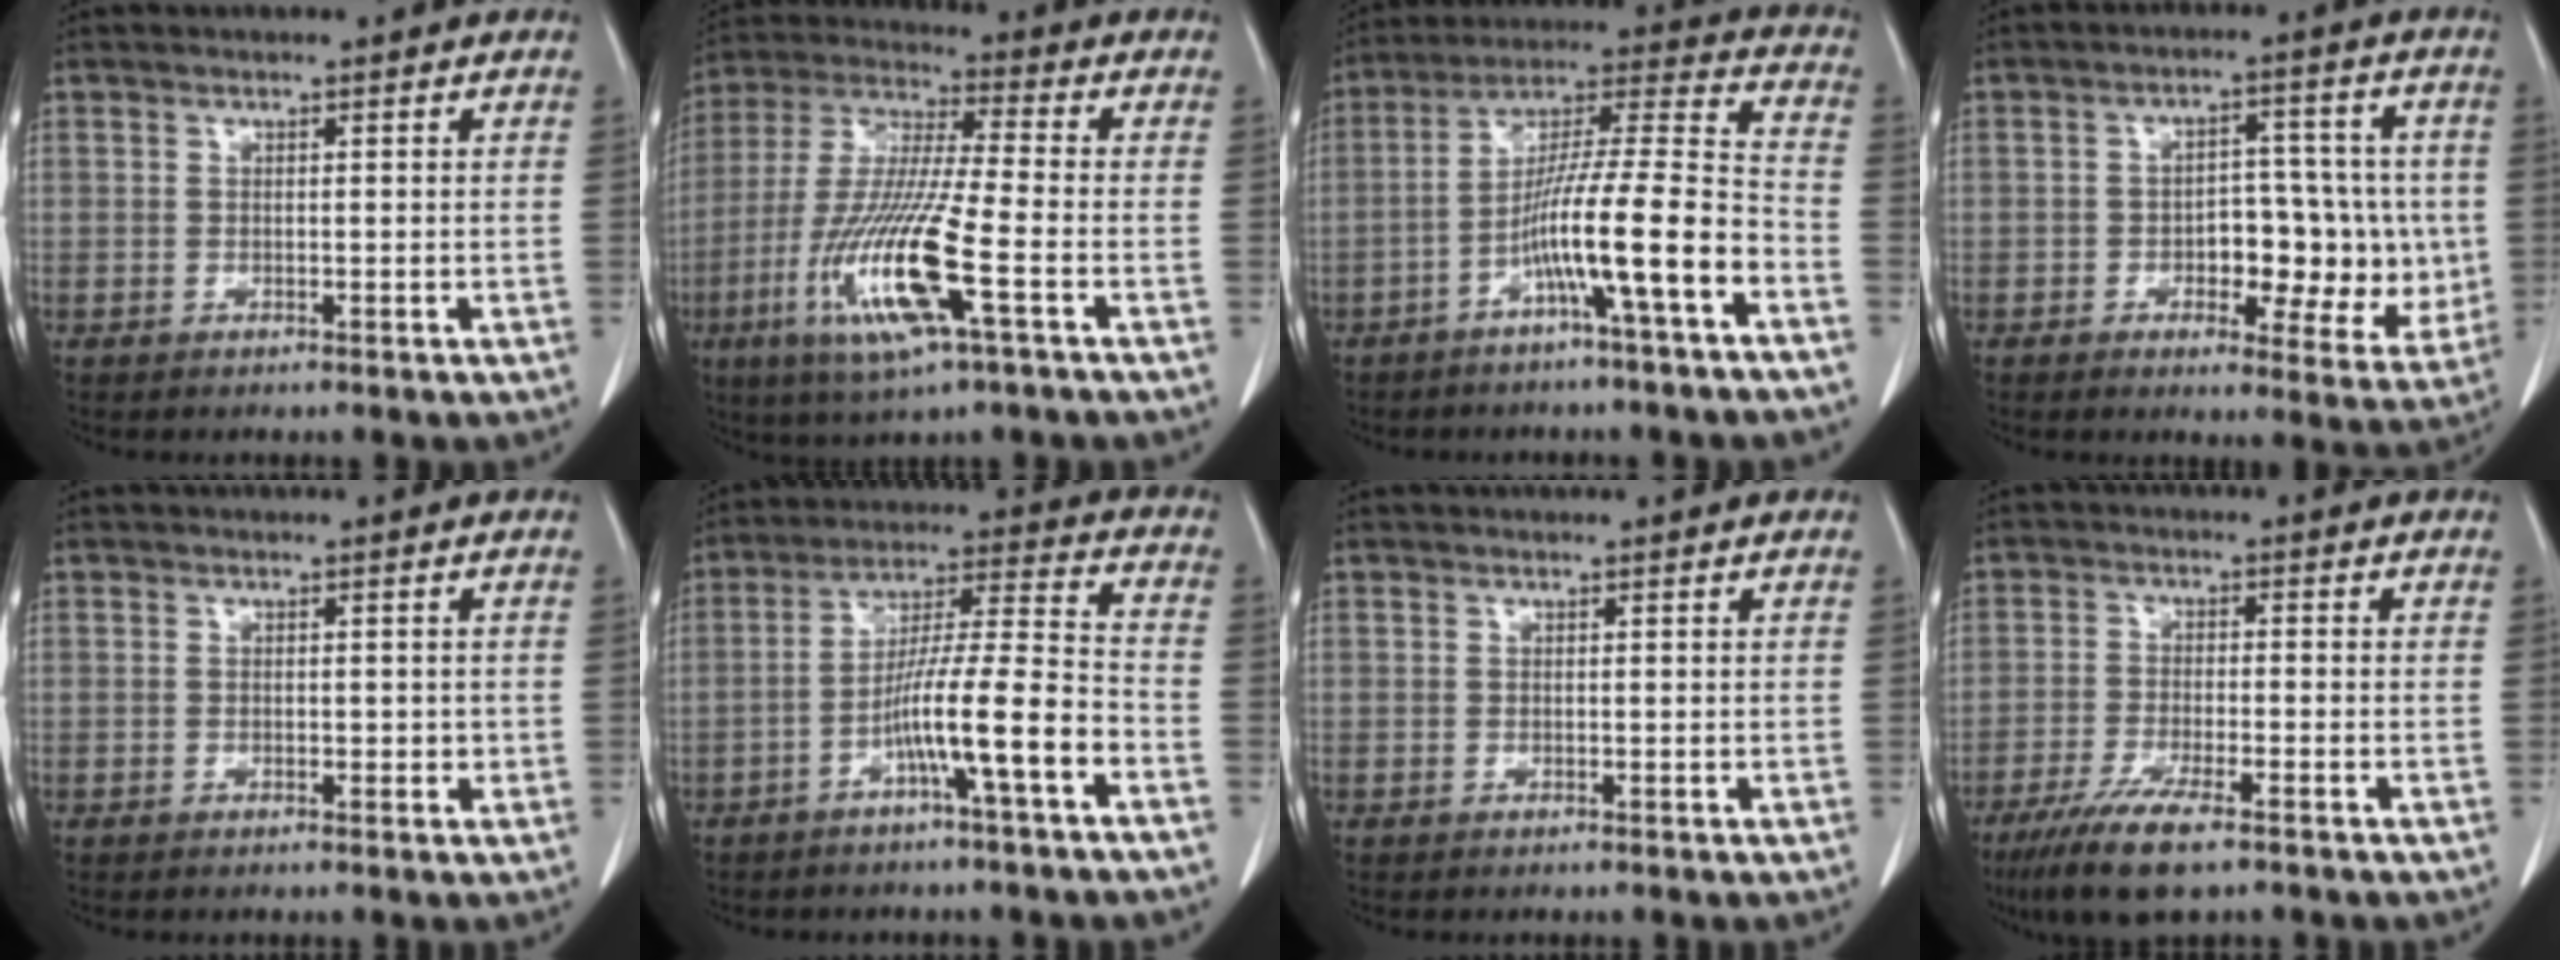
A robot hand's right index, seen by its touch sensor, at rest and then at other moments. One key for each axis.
{"total": 15.9, "fx": -5.6, "fy": 0.9, "fz": 14.8, "tx": -0.310, "ty": -0.022, "tz": -0.106}
{"total": 13.7, "fx": -6.0, "fy": -0.4, "fz": 12.3, "tx": -0.215, "ty": 0.015, "tz": -0.105}
{"total": 10.7, "fx": -1.3, "fy": 5.7, "fz": 8.9, "tx": -0.097, "ty": 0.022, "tz": -0.009}
{"total": 1.4, "fx": -0.1, "fy": 0.9, "fz": 1.0, "tx": -0.010, "ty": 0.001, "tz": 0.000}
{"total": 11.4, "fx": -5.1, "fy": -0.3, "fz": 10.2, "tx": -0.184, "ty": 0.014, "tz": -0.088}
{"total": 0.0}
{"total": 8.6, "fx": -5.8, "fy": 1.1, "fz": 6.3, "tx": -0.113, "ty": -0.022, "tz": -0.097}